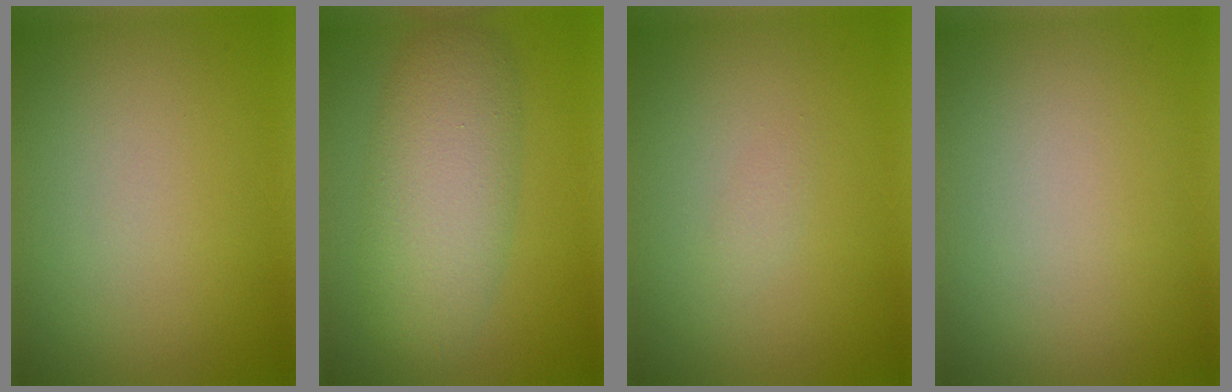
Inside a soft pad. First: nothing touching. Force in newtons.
{"total": 6.4, "press": 6.4, "slide": 0.5}
{"total": 0.7, "press": 0.7, "slide": 0.1}
{"total": 0.0}